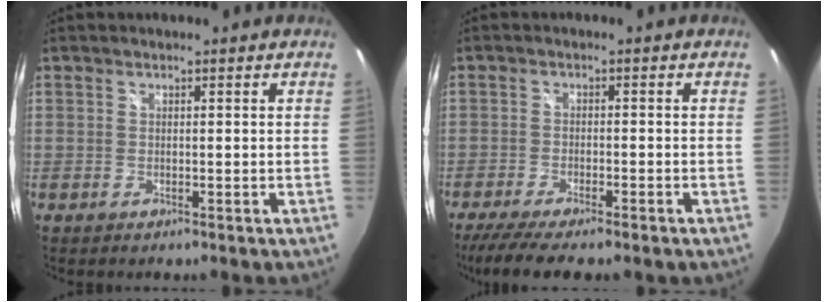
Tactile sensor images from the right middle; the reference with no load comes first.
{"total": 9.5, "force": [-7.6, 1.4, 5.6], "torque": [-0.124, -0.034, -0.125]}